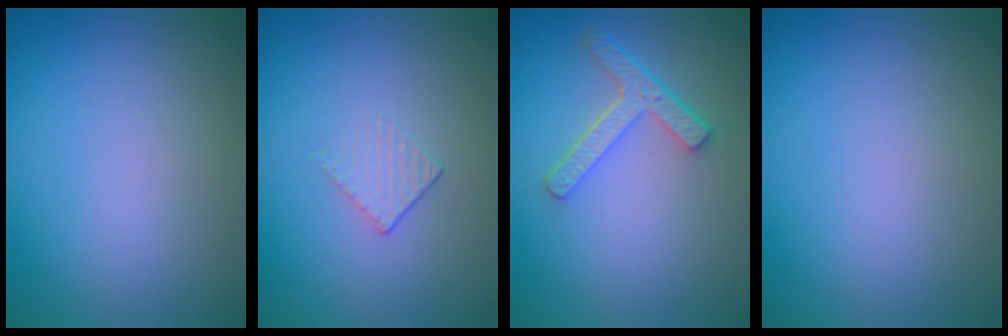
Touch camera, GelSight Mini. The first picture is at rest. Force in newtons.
{"total": 1.2, "press": 0.5, "slide": 1.1}
{"total": 3.6, "press": 2.8, "slide": 2.3}
{"total": 0.0}